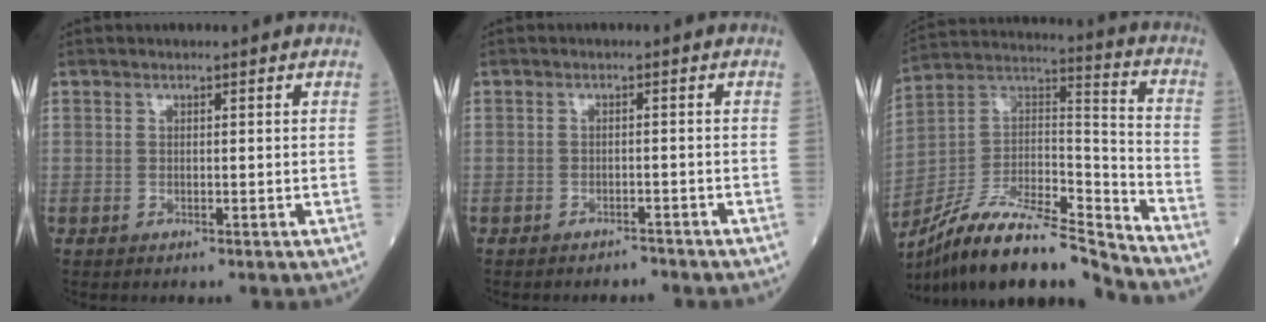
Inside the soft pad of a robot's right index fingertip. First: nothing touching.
{"total": 2.2, "force": [-2.1, 0.4, 0.2], "torque": [-0.001, -0.003, -0.027]}
{"total": 20.5, "force": [-17.8, 2.4, 10.0], "torque": [-0.188, 0.027, -0.318]}